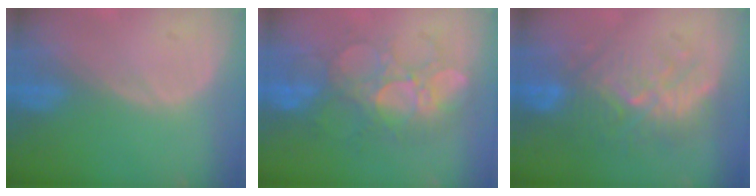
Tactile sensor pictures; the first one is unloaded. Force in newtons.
{"total": 9.0, "press": 8.8, "slide": 2.3}
{"total": 9.3, "press": 8.9, "slide": 2.7}